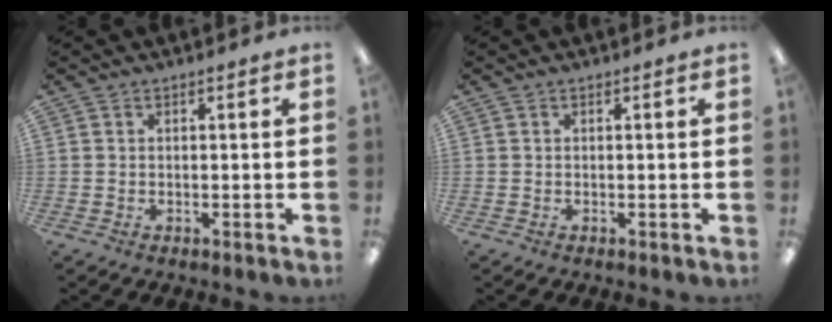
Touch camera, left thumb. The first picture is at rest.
{"total": 0.0}